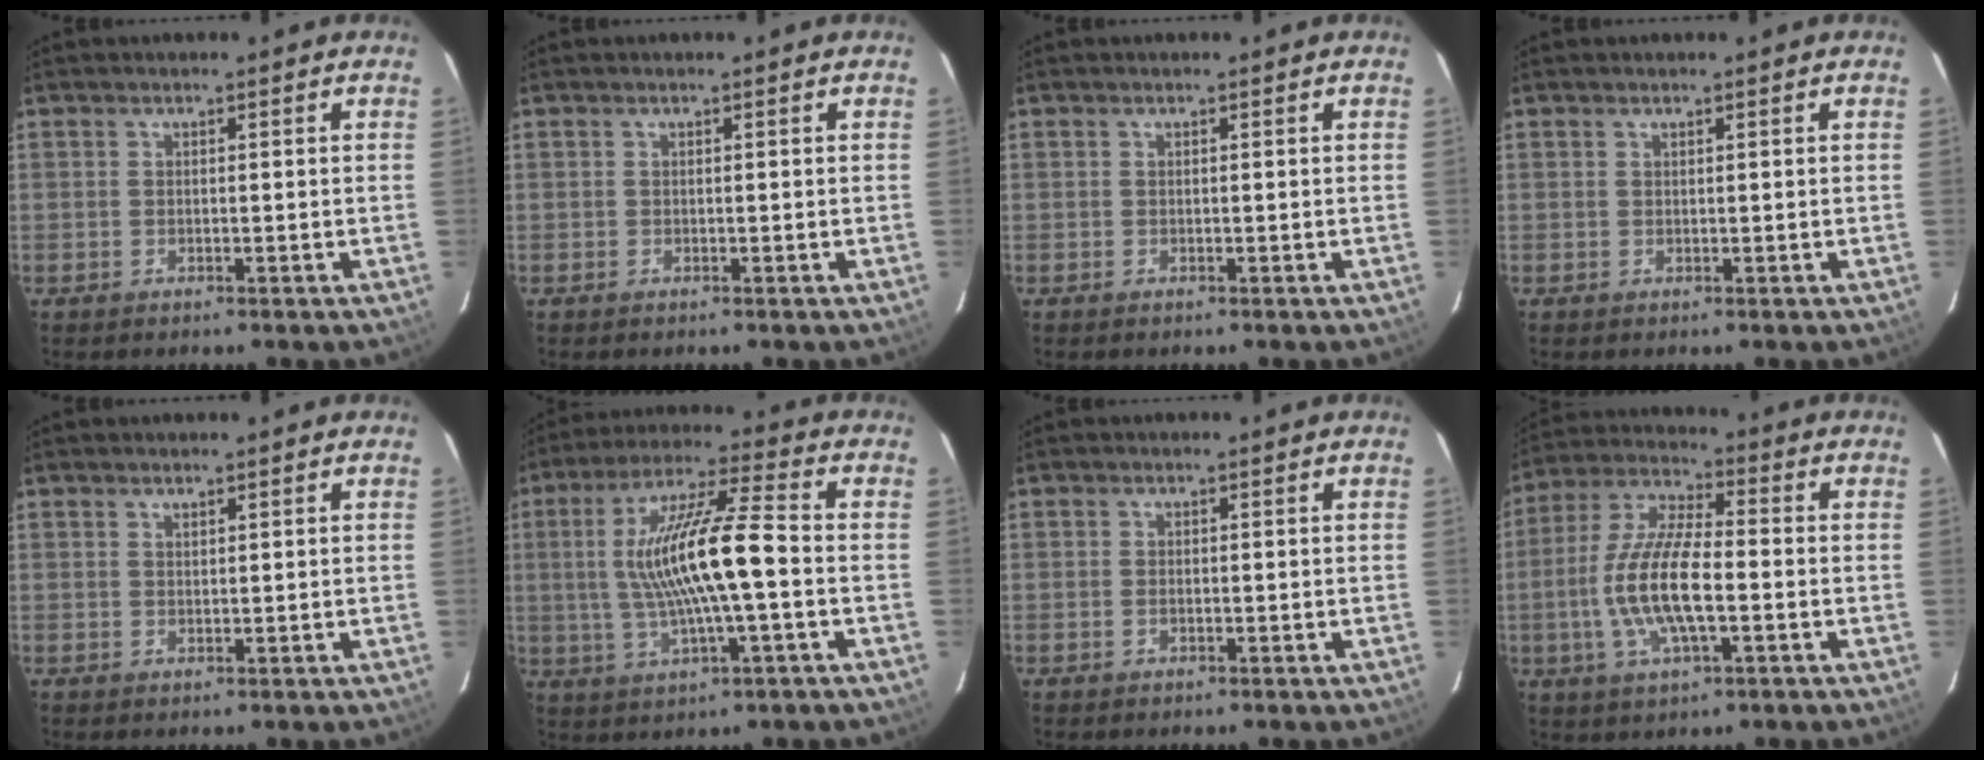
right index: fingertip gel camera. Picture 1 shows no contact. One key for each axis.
{"total": 0.0}
{"total": 0.0}
{"total": 0.0}
{"total": 0.9, "fx": 0.8, "fy": 0.3, "fz": 0.2, "tx": -0.004, "ty": 0.001, "tz": 0.015}
{"total": 15.0, "fx": -0.7, "fy": 1.9, "fz": 14.8, "tx": -0.278, "ty": 0.008, "tz": -0.009}
{"total": 0.8, "fx": -0.3, "fy": 0.5, "fz": 0.5, "tx": -0.011, "ty": 0.000, "tz": -0.005}
{"total": 13.9, "fx": -2.8, "fy": 4.5, "fz": 12.8, "tx": -0.265, "ty": -0.002, "tz": -0.054}